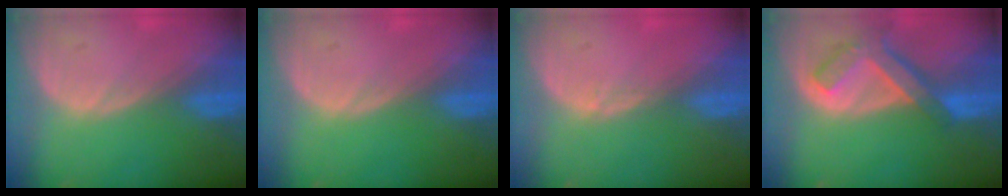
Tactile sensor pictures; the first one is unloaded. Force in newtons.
{"total": 0.0}
{"total": 0.6, "press": 0.4, "slide": 0.4}
{"total": 7.5, "press": 6.5, "slide": 3.7}